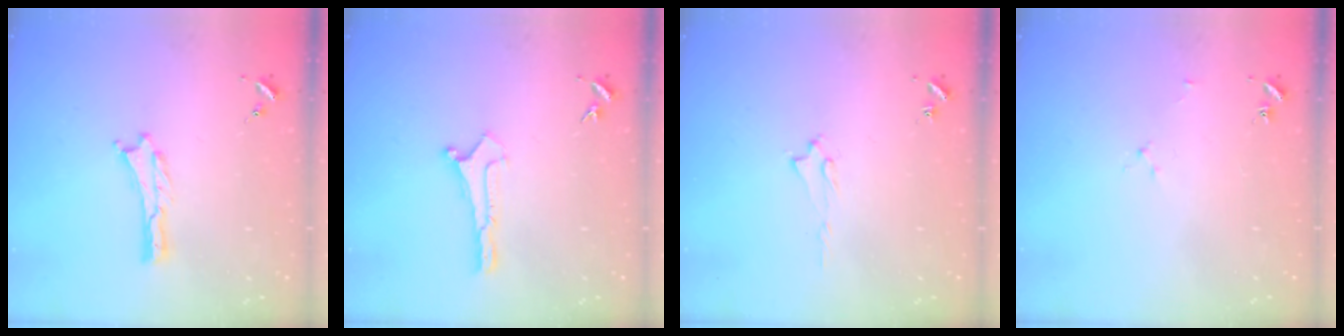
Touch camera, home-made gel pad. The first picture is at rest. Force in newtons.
{"total": 0.0}
{"total": 1.6, "press": 1.6, "slide": 0.2}
{"total": 1.9, "press": 1.9, "slide": 0.3}